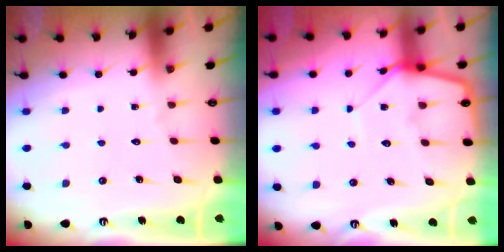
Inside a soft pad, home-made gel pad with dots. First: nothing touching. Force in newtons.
{"total": 7.8, "press": 7.7, "slide": 0.8}